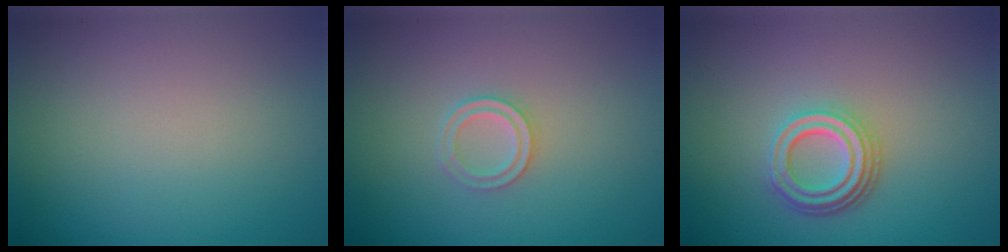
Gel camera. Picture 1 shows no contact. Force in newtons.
{"total": 1.7, "press": 1.6, "slide": 0.4}
{"total": 3.9, "press": 3.0, "slide": 2.6}